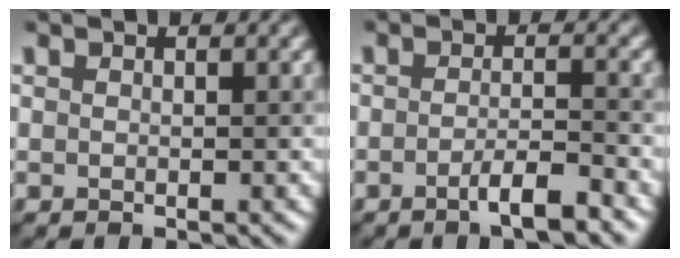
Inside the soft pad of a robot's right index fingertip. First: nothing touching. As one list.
[{"total": 2.9, "force": [-1.8, 0.2, 2.2], "torque": [-0.035, 0.016, -0.033]}]